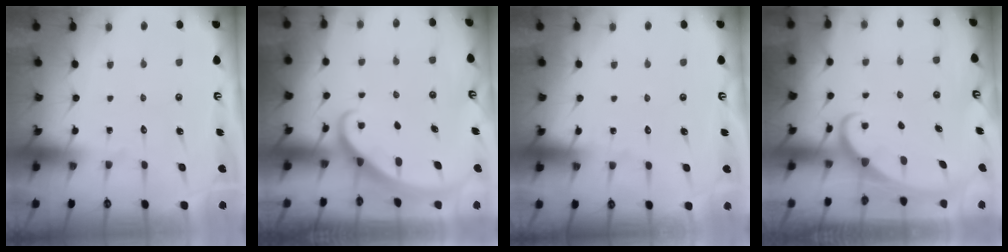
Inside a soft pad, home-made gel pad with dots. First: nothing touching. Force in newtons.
{"total": 1.8, "press": 1.8, "slide": 0.1}
{"total": 1.5, "press": 1.5, "slide": 0.3}
{"total": 1.6, "press": 1.6, "slide": 0.1}